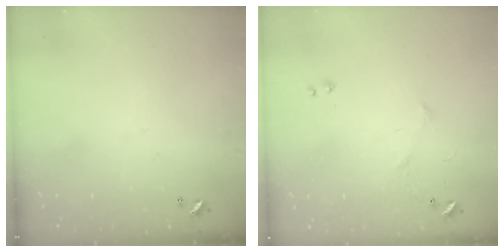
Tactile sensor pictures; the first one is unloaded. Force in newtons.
{"total": 6.7, "press": 6.7, "slide": 0.9}